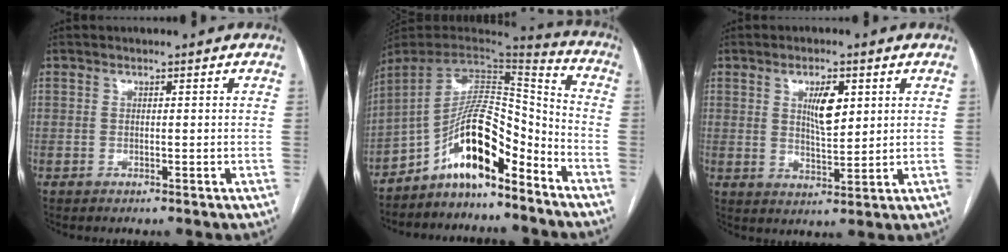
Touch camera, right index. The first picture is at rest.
{"total": 13.4, "force": [-9.2, 3.4, 9.1], "torque": [-0.154, 0.032, -0.161]}
{"total": 5.8, "force": [2.0, 1.8, 5.1], "torque": [-0.090, -0.003, 0.039]}